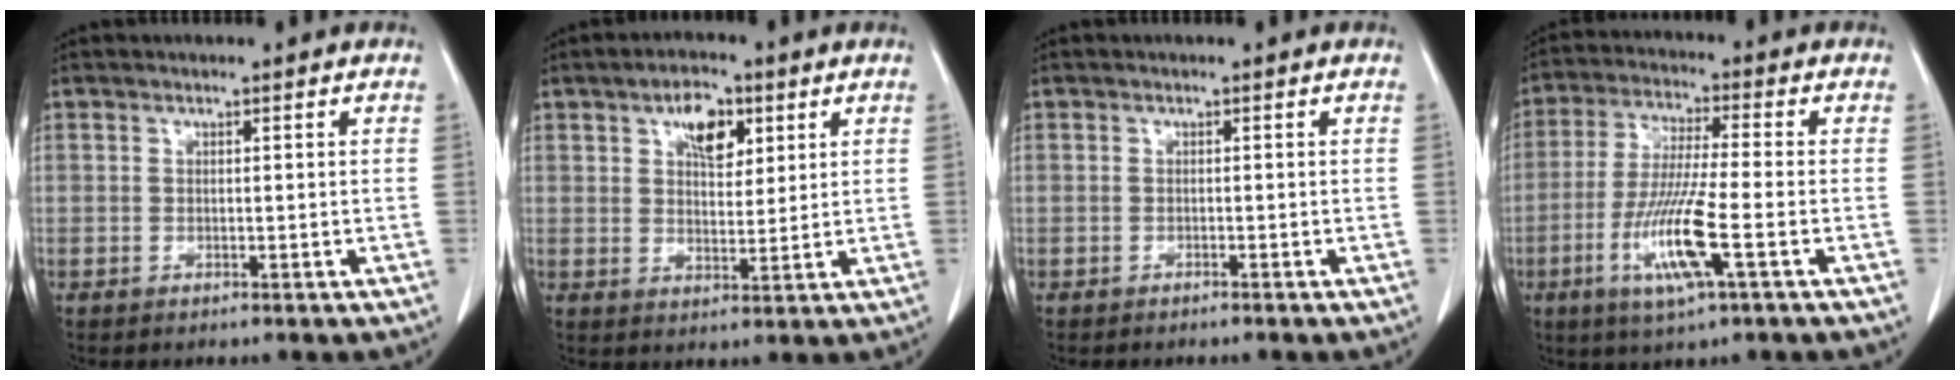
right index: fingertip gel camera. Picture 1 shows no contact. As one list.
[{"total": 6.1, "force": [2.9, 3.2, 4.4], "torque": [-0.072, 0.007, 0.049]}, {"total": 0.5, "force": [-0.5, 0.1, 0.1], "torque": [-0.007, -0.001, -0.010]}, {"total": 11.2, "force": [-3.9, 0.3, 10.5], "torque": [-0.212, -0.018, -0.076]}]